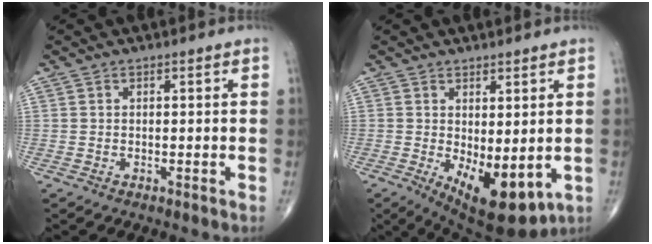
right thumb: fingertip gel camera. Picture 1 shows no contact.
{"total": 11.4, "force": [-2.0, 4.9, 10.1], "torque": [-0.140, -0.021, -0.009]}